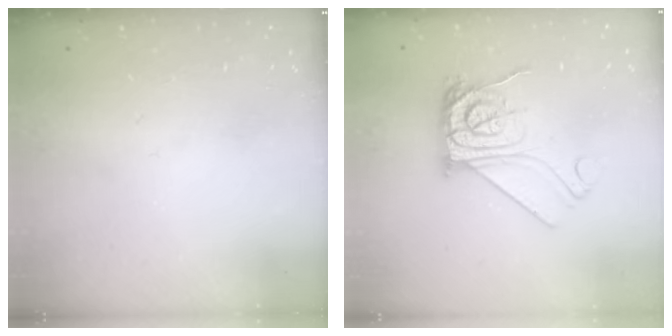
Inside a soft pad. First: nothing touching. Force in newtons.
{"total": 11.8, "press": 11.8, "slide": 1.2}